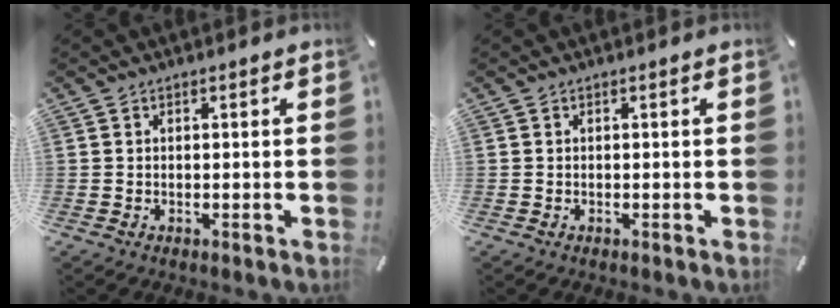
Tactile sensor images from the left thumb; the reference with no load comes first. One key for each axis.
{"total": 0.0}